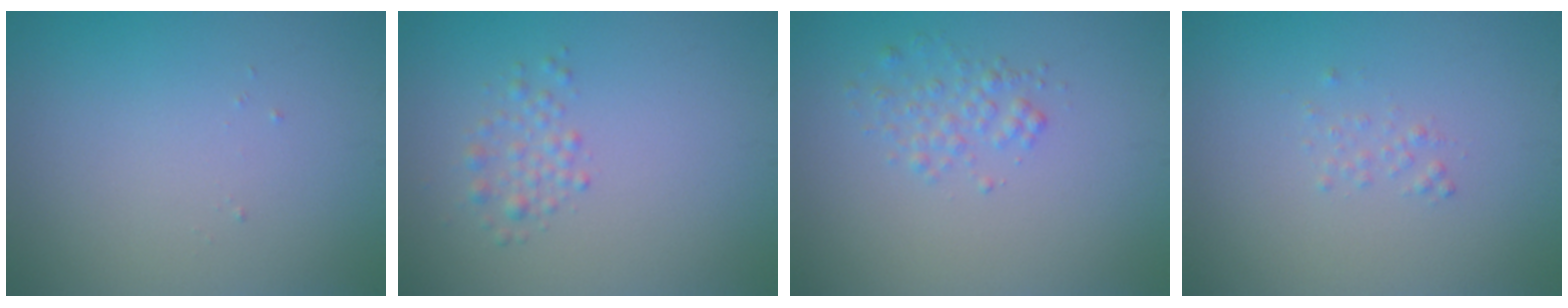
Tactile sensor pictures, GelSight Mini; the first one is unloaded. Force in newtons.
{"total": 1.6, "press": 1.6, "slide": 0.1}
{"total": 1.6, "press": 1.6, "slide": 0.1}
{"total": 0.7, "press": 0.7, "slide": 0.1}